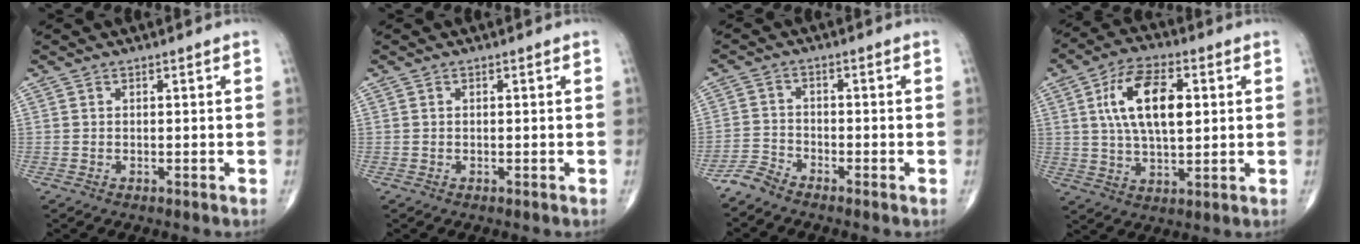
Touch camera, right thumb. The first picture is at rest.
{"total": 0.0}
{"total": 3.1, "force": [-3.0, 0.5, 0.4], "torque": [-0.007, -0.004, -0.071]}
{"total": 13.8, "force": [3.1, 6.8, 11.6], "torque": [-0.198, 0.001, 0.053]}